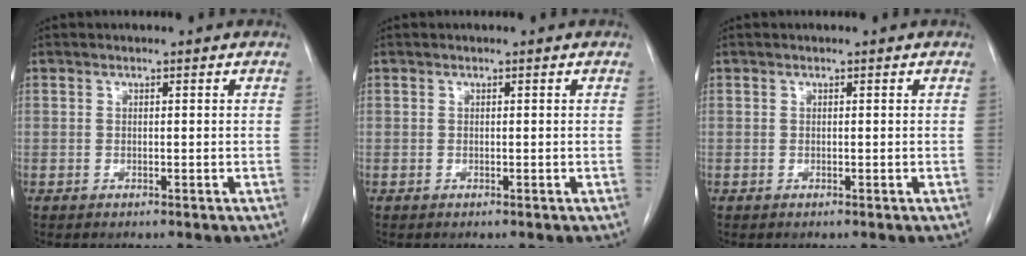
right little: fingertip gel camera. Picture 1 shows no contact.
{"total": 0.0}
{"total": 0.0}